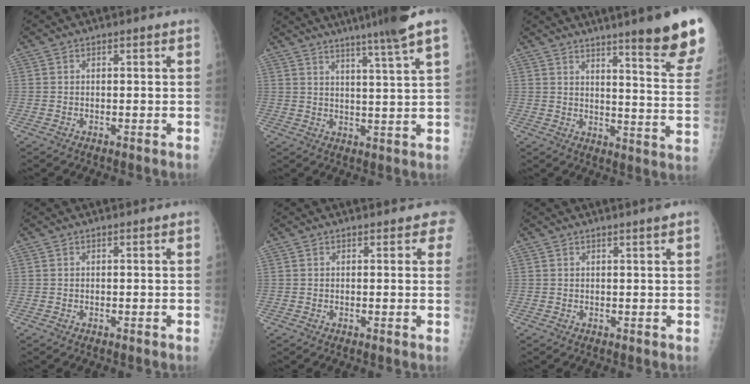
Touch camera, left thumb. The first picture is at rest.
{"total": 11.3, "force": [8.2, -1.5, 7.6], "torque": [-0.112, -0.035, 0.109]}
{"total": 17.4, "force": [12.5, 1.0, 12.0], "torque": [-0.126, -0.078, 0.157]}
{"total": 0.0}
{"total": 2.5, "force": [2.0, 1.3, 0.9], "torque": [0.020, -0.005, 0.008]}
{"total": 1.5, "force": [1.0, -0.4, 1.0], "torque": [-0.018, -0.005, 0.019]}